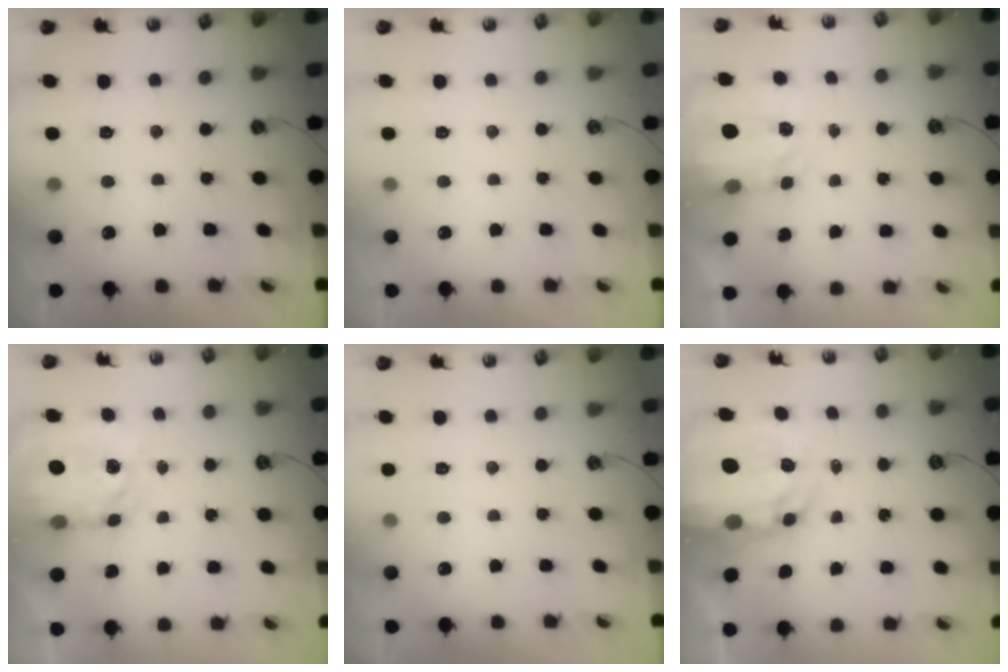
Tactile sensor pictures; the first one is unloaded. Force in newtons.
{"total": 0.0}
{"total": 3.5, "press": 3.5, "slide": 0.5}
{"total": 7.5, "press": 7.4, "slide": 0.6}
{"total": 0.0}
{"total": 9.5, "press": 9.4, "slide": 0.9}